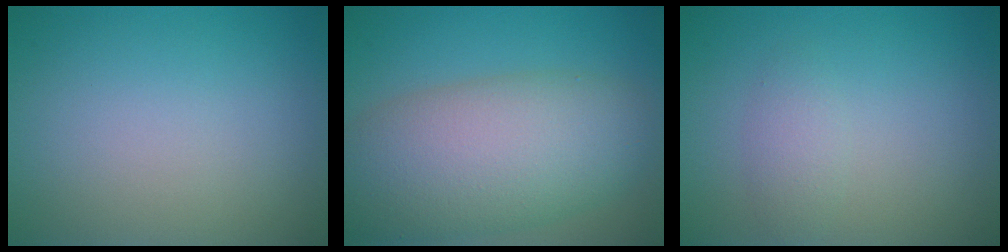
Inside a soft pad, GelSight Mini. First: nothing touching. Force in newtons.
{"total": 10.0, "press": 10.0, "slide": 0.3}
{"total": 1.5, "press": 1.5, "slide": 0.0}